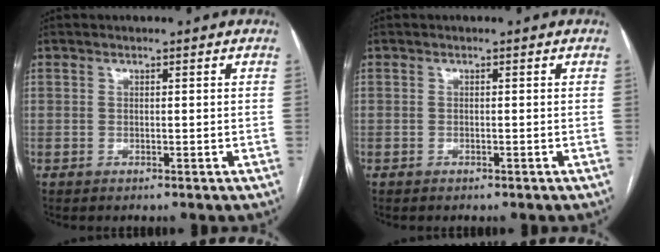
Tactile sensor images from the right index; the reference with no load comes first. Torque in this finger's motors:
{"motor_torque": [0.41, -0.28, 0.07, 0.02]}